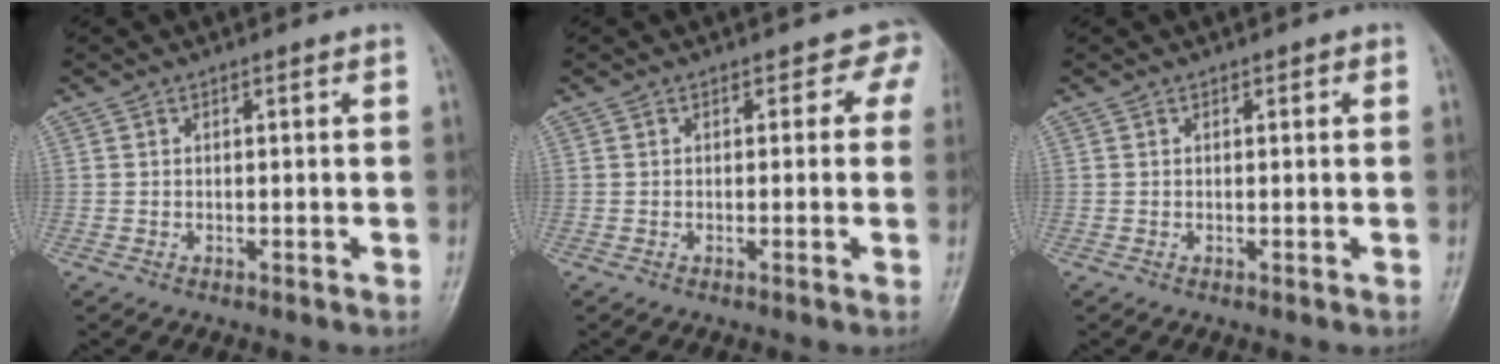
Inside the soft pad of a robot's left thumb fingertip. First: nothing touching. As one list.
[{"total": 2.6, "force": [1.2, 2.2, 0.6], "torque": [0.030, -0.002, -0.007]}, {"total": 0.5, "force": [0.2, 0.4, 0.2], "torque": [0.013, 0.000, 0.000]}]